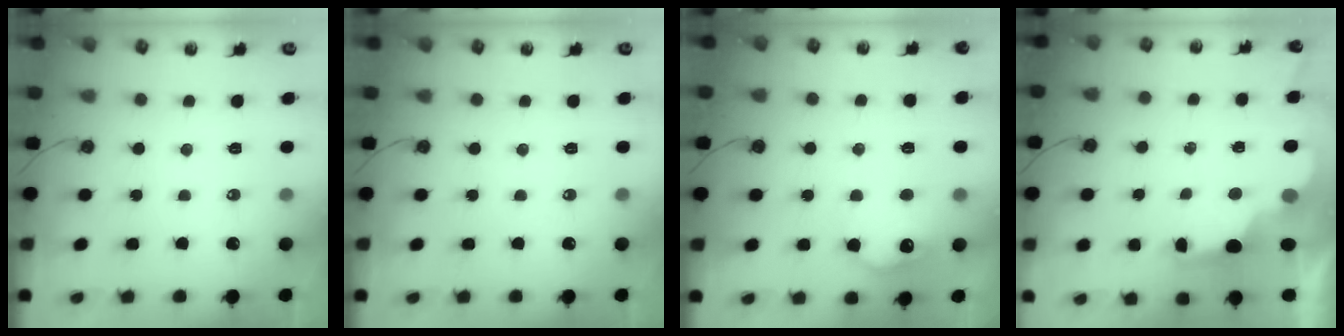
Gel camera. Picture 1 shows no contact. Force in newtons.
{"total": 0.0}
{"total": 12.5, "press": 12.5, "slide": 0.5}
{"total": 2.8, "press": 2.7, "slide": 0.9}